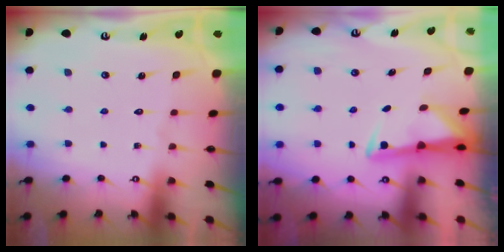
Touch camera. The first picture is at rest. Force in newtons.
{"total": 2.9, "press": 2.9, "slide": 0.5}